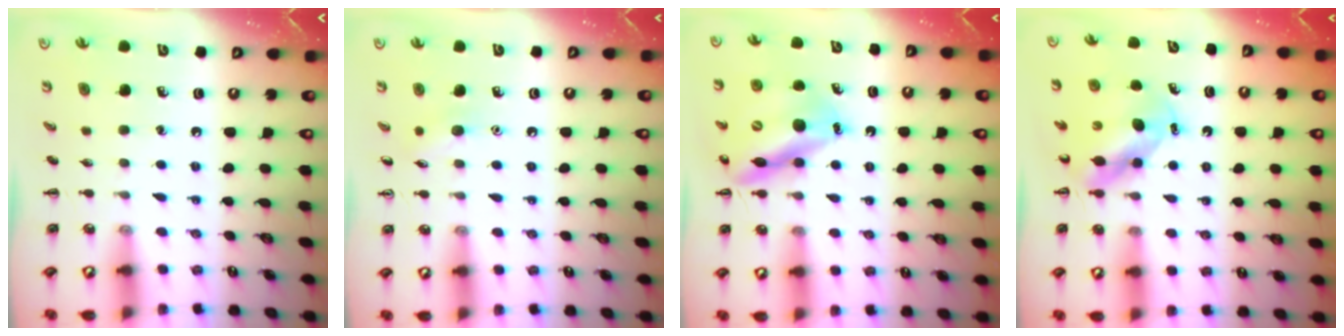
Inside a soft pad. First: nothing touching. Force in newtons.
{"total": 5.4, "press": 5.2, "slide": 1.5}
{"total": 14.1, "press": 13.4, "slide": 4.4}
{"total": 6.2, "press": 6.1, "slide": 1.0}